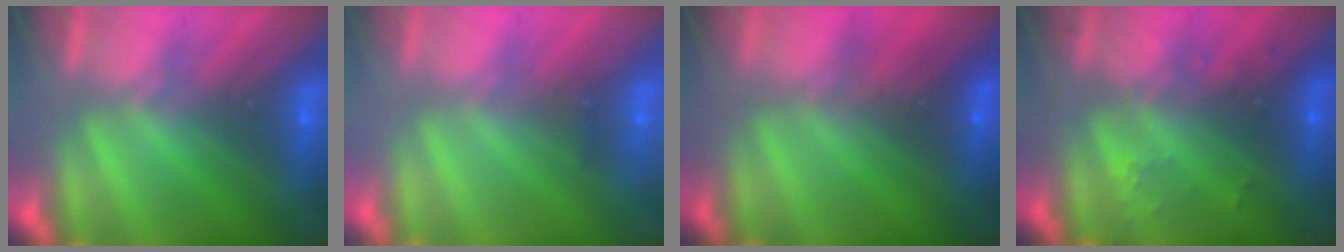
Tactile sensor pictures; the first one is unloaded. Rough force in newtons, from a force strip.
{"total": 2.4}
{"total": 2.2}
{"total": 2.4}